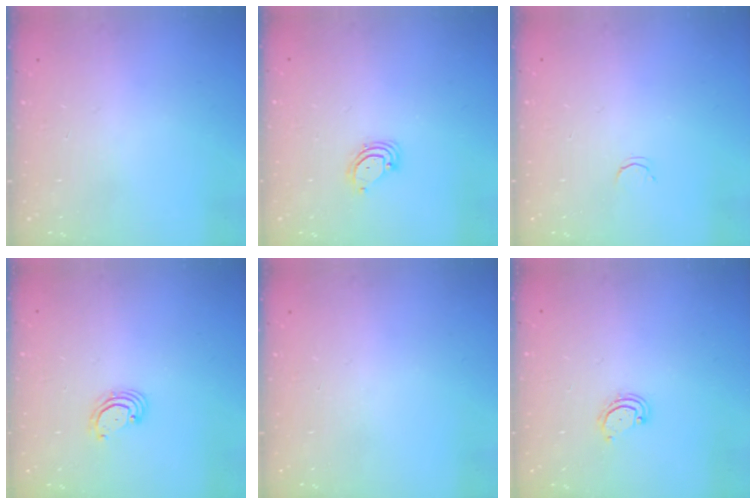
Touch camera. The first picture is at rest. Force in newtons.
{"total": 3.8, "press": 3.8, "slide": 0.2}
{"total": 2.1, "press": 2.1, "slide": 0.4}
{"total": 3.2, "press": 3.2, "slide": 0.5}
{"total": 0.0}
{"total": 3.3, "press": 3.3, "slide": 0.3}